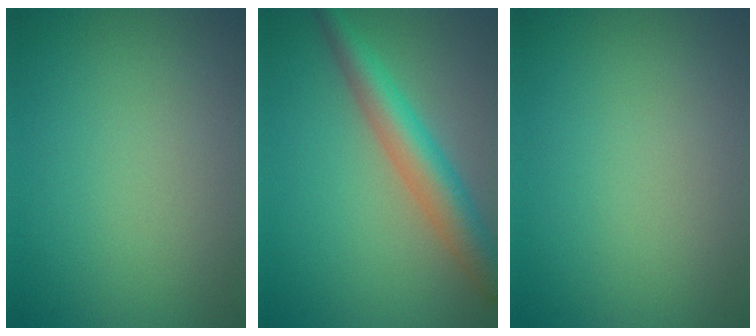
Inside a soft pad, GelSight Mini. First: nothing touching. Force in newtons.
{"total": 4.8, "press": 4.8, "slide": 0.2}
{"total": 0.0}